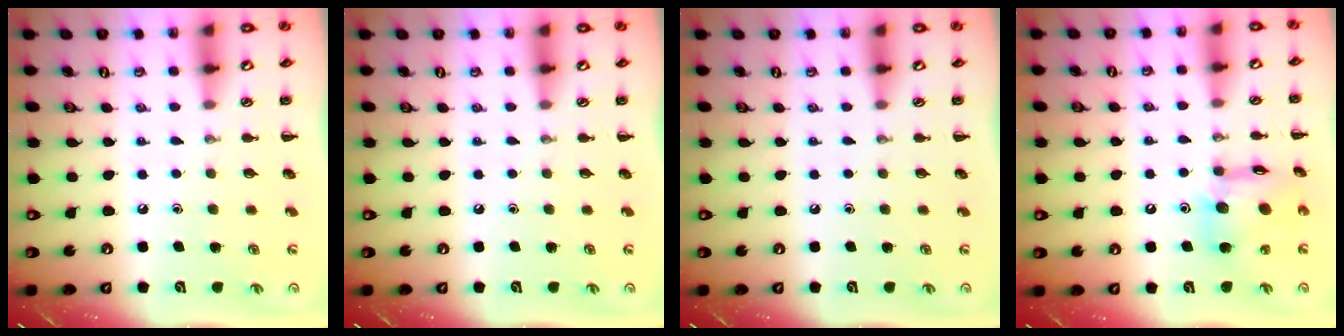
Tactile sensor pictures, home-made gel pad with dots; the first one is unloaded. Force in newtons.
{"total": 0.0}
{"total": 0.0}
{"total": 14.0, "press": 13.8, "slide": 2.5}